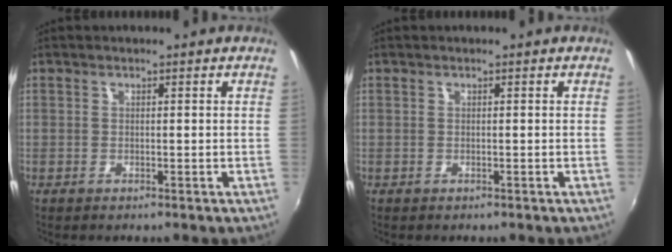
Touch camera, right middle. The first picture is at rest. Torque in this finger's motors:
{"motor_torque": [-0.26, -0.74, 0.01, 0.00]}